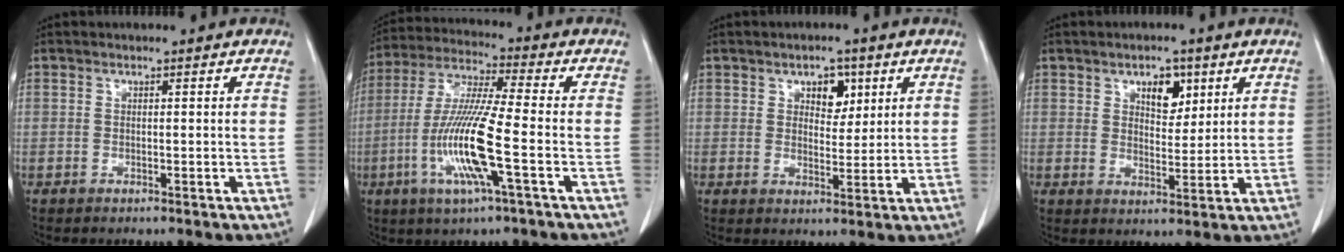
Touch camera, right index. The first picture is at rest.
{"total": 13.4, "force": [-3.7, 0.2, 12.9], "torque": [-0.268, -0.012, -0.080]}
{"total": 4.5, "force": [2.1, 2.7, 2.9], "torque": [-0.038, 0.005, 0.032]}
{"total": 5.1, "force": [2.6, 2.7, 3.4], "torque": [-0.051, 0.001, 0.042]}